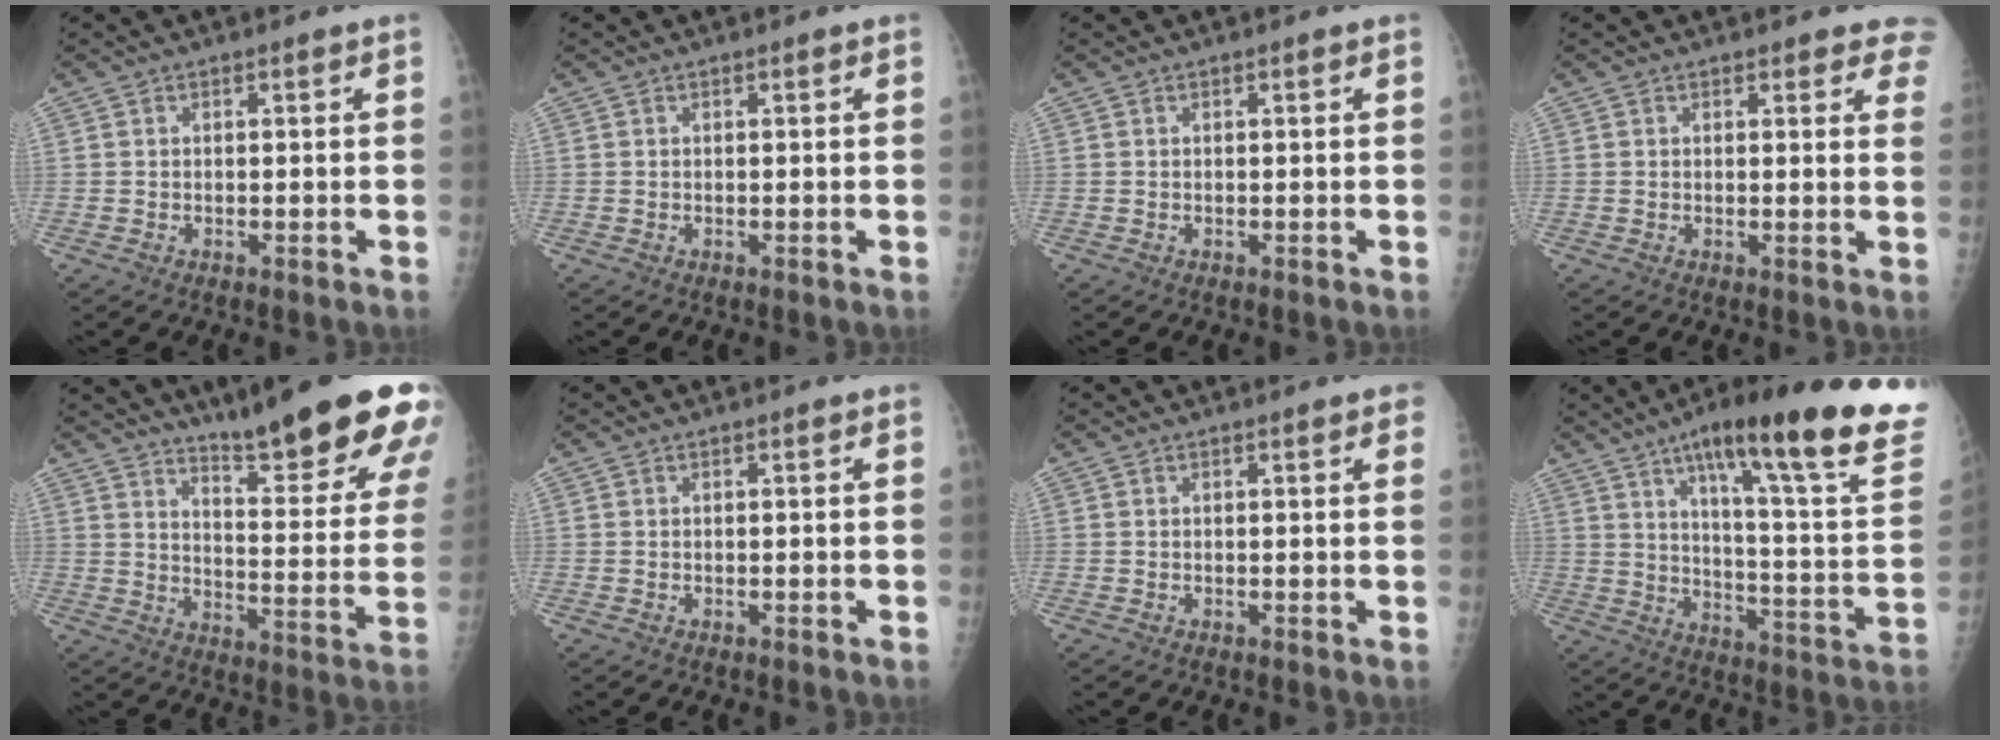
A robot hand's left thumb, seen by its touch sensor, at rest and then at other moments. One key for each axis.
{"total": 0.0}
{"total": 0.0}
{"total": 5.1, "fx": 4.5, "fy": 1.9, "fz": 1.7, "tx": 0.020, "ty": -0.017, "tz": 0.033}
{"total": 23.7, "fx": 17.2, "fy": 3.5, "fz": 15.9, "tx": -0.191, "ty": -0.106, "tz": 0.237}
{"total": 0.0}
{"total": 2.6, "fx": 1.6, "fy": 0.6, "fz": 1.9, "tx": -0.013, "ty": 0.005, "tz": 0.016}
{"total": 30.2, "fx": 18.8, "fy": 5.0, "fz": 23.1, "tx": -0.291, "ty": -0.056, "tz": 0.268}